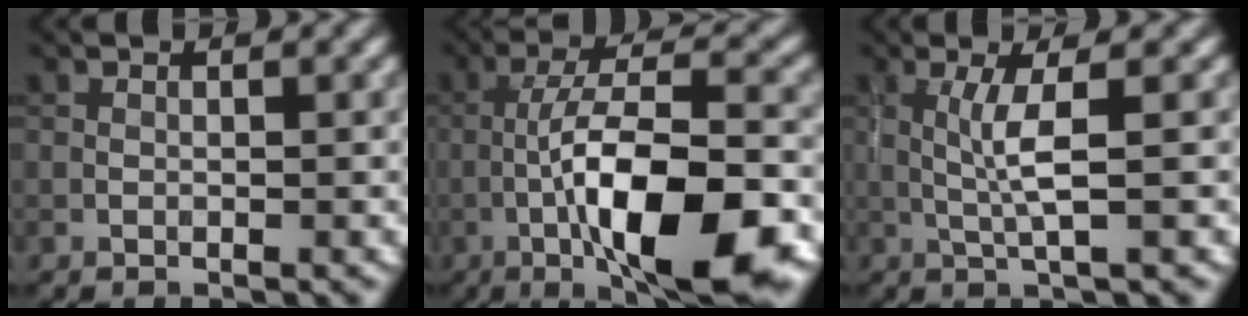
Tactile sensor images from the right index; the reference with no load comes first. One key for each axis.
{"total": 12.0, "fx": -4.7, "fy": 3.2, "fz": 10.6, "tx": -0.177, "ty": 0.006, "tz": -0.079}
{"total": 2.9, "fx": 0.2, "fy": 0.1, "fz": 2.8, "tx": -0.064, "ty": 0.002, "tz": 0.006}